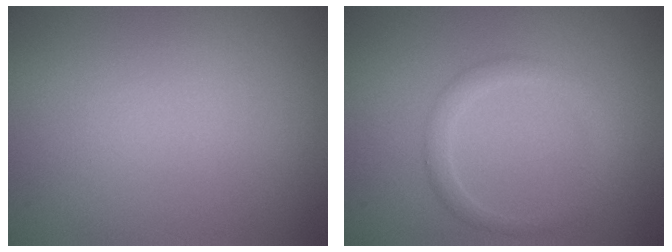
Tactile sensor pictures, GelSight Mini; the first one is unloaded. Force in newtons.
{"total": 1.7, "press": 1.7, "slide": 0.0}